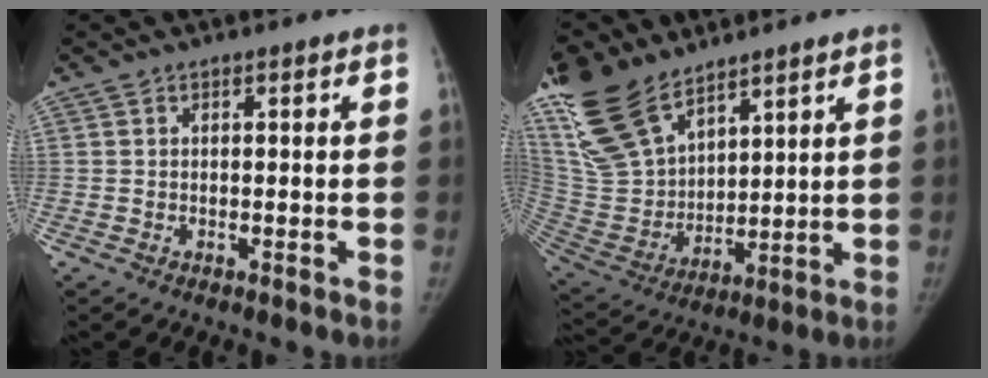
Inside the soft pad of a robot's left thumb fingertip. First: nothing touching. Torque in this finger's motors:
{"motor_torque": [0.61, 0.04, 1.46, -1.31, 0.41]}